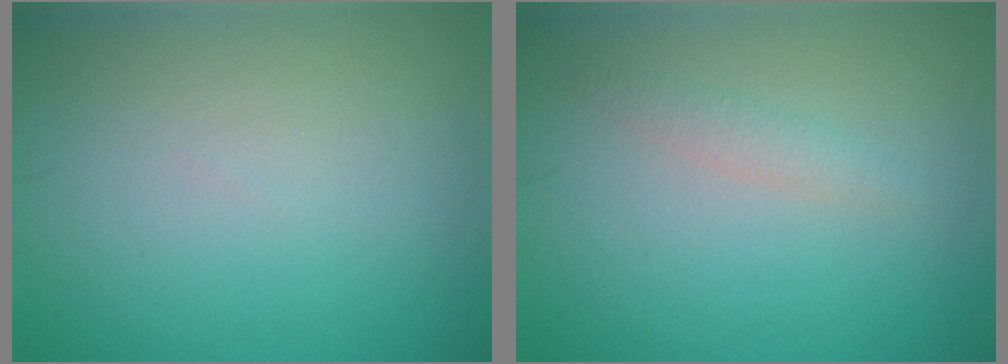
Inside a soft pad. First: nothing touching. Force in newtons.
{"total": 1.3, "press": 1.3, "slide": 0.0}